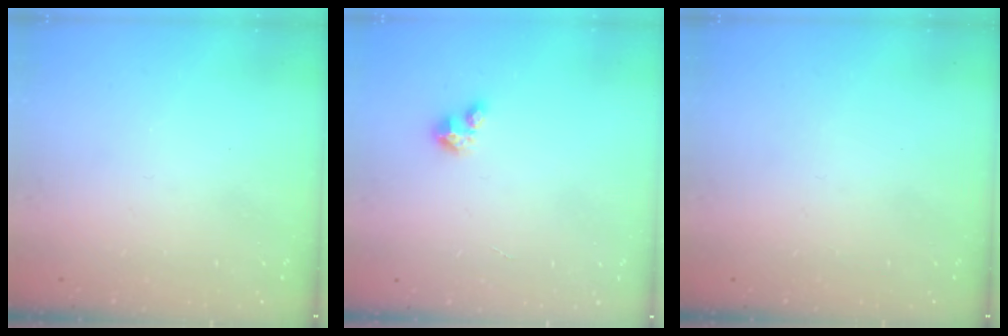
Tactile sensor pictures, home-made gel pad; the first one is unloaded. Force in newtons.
{"total": 2.8, "press": 2.8, "slide": 0.2}
{"total": 0.0}